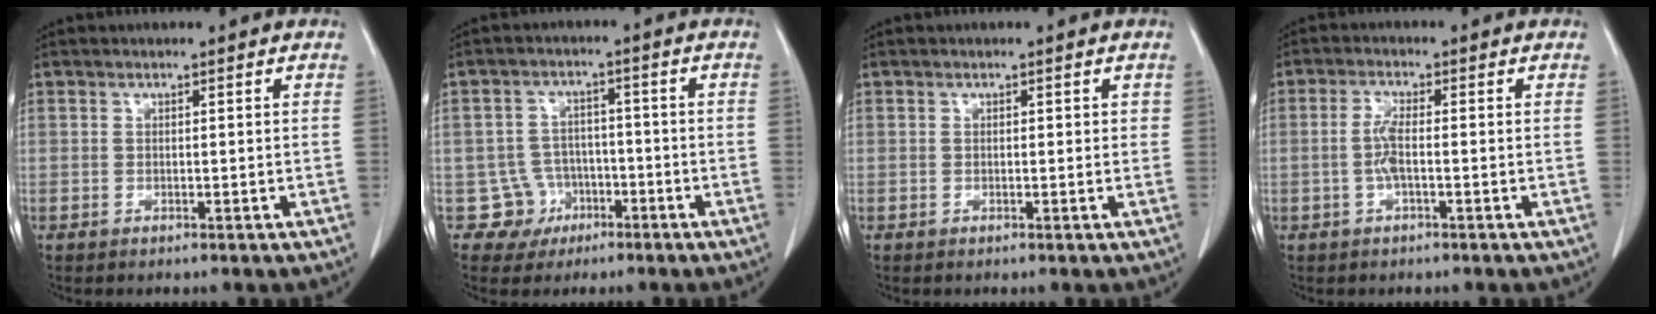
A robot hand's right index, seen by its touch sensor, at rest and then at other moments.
{"total": 5.4, "force": [-2.2, 4.9, -0.4], "torque": [0.015, 0.016, -0.031]}
{"total": 0.8, "force": [0.3, 0.5, 0.5], "torque": [-0.003, 0.002, 0.002]}
{"total": 3.1, "force": [-0.5, 0.5, 3.0], "torque": [-0.066, 0.003, -0.010]}